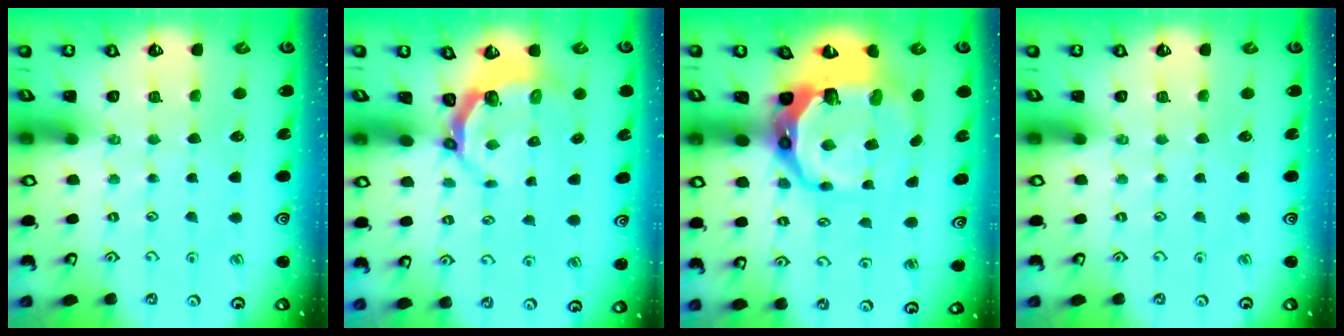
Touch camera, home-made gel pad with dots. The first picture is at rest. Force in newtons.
{"total": 4.4, "press": 3.1, "slide": 3.2}
{"total": 15.4, "press": 14.5, "slide": 5.4}
{"total": 0.0}